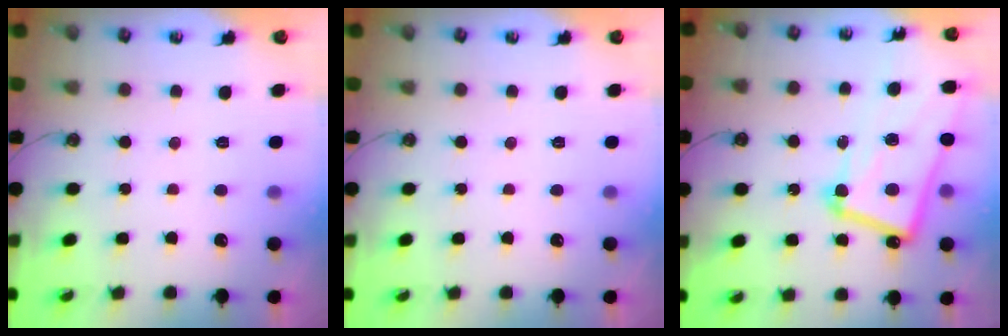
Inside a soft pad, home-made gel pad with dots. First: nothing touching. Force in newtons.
{"total": 0.0}
{"total": 16.8, "press": 16.7, "slide": 2.2}